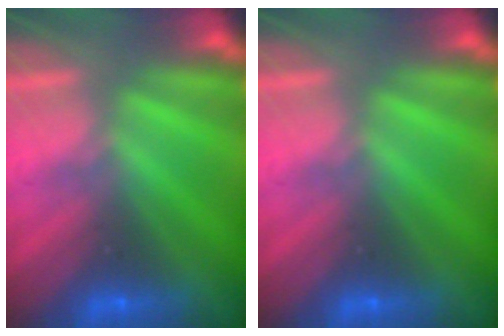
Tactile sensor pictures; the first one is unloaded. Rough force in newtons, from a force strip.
{"total": 0.0}